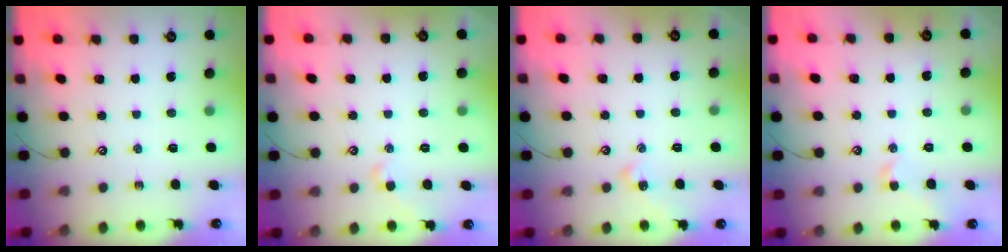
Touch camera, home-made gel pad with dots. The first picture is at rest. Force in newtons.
{"total": 0.6, "press": 0.4, "slide": 0.5}
{"total": 1.3, "press": 1.2, "slide": 0.4}
{"total": 0.9, "press": 0.6, "slide": 0.7}